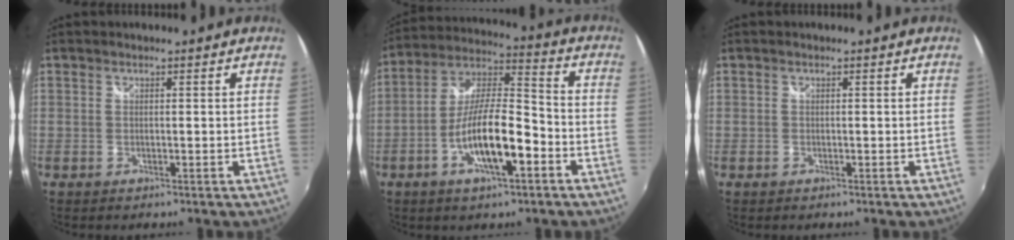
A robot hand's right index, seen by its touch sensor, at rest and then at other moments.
{"total": 14.2, "force": [-5.7, 3.7, 12.5], "torque": [-0.241, 0.003, -0.103]}
{"total": 0.5, "force": [-0.3, 0.4, 0.0], "torque": [-0.001, -0.004, -0.007]}